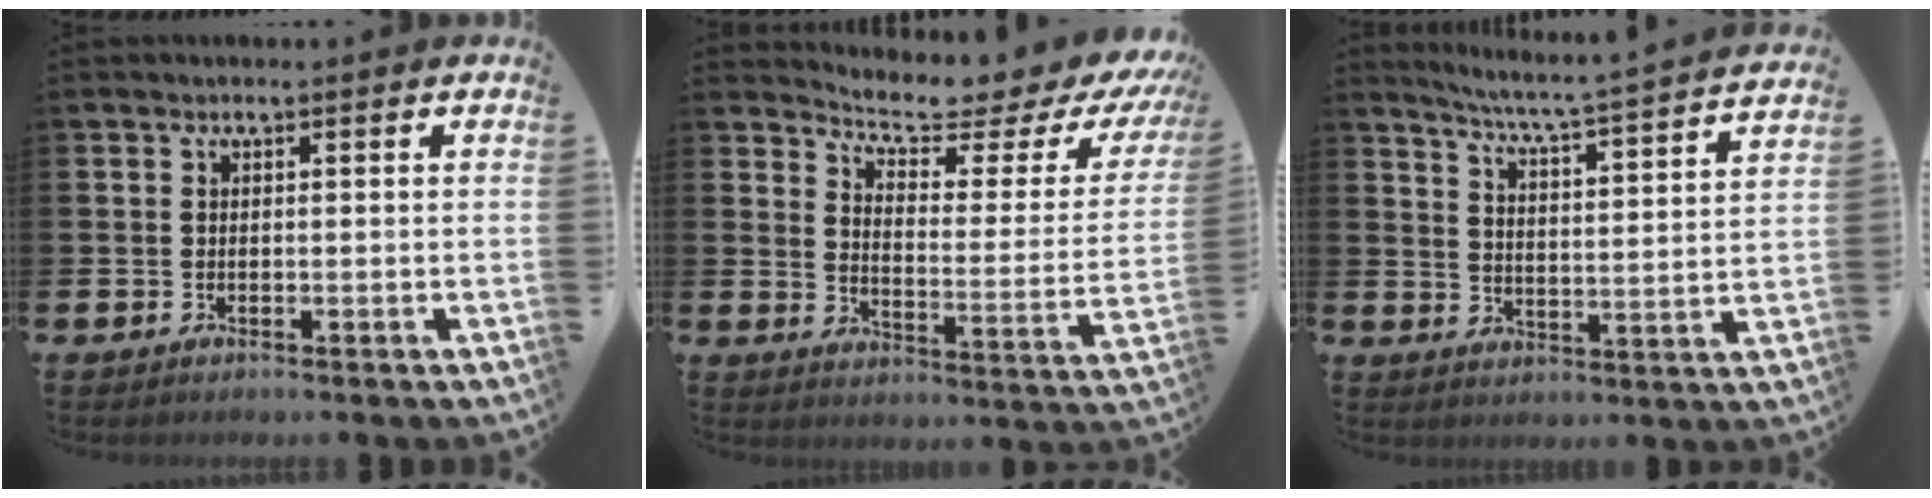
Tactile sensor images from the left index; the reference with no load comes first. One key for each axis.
{"total": 5.3, "fx": 4.9, "fy": 0.8, "fz": 2.1, "tx": -0.055, "ty": -0.048, "tz": 0.070}
{"total": 5.2, "fx": 4.9, "fy": -0.5, "fz": 1.8, "tx": -0.059, "ty": -0.047, "tz": 0.077}